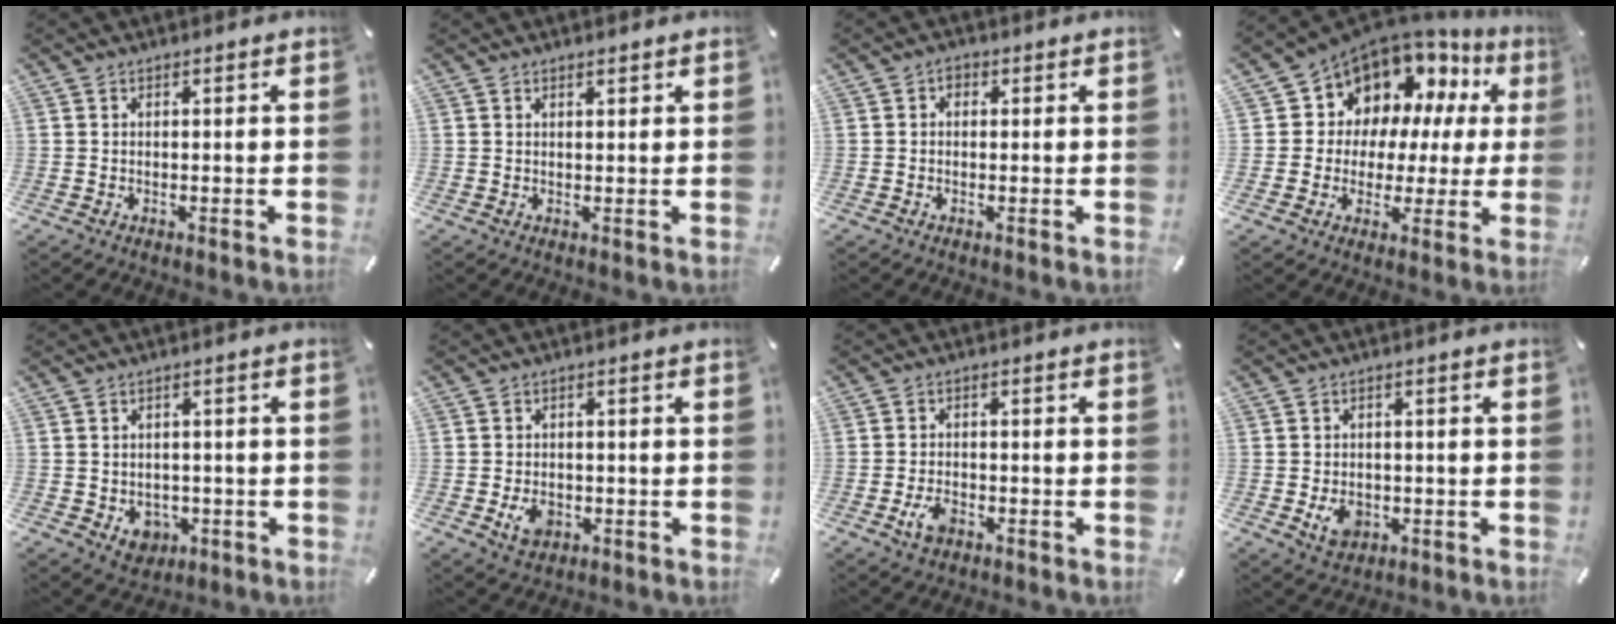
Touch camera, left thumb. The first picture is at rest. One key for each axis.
{"total": 1.1, "fx": 0.7, "fy": 0.4, "fz": 0.8, "tx": -0.015, "ty": 0.001, "tz": 0.013}
{"total": 1.2, "fx": 0.0, "fy": 1.1, "fz": 0.6, "tx": -0.013, "ty": 0.006, "tz": -0.002}
{"total": 11.0, "fx": 7.6, "fy": 7.8, "fz": 1.7, "tx": -0.038, "ty": -0.079, "tz": 0.141}
{"total": 4.8, "fx": -1.2, "fy": 4.1, "fz": 2.1, "tx": -0.020, "ty": 0.003, "tz": -0.020}
{"total": 5.1, "fx": -1.4, "fy": 3.7, "fz": 3.1, "tx": -0.058, "ty": 0.000, "tz": -0.025}
{"total": 4.5, "fx": -2.1, "fy": 2.6, "fz": 2.9, "tx": -0.068, "ty": 0.004, "tz": -0.042}
{"total": 5.7, "fx": -1.4, "fy": 4.4, "fz": 3.3, "tx": -0.052, "ty": -0.002, "tz": -0.025}